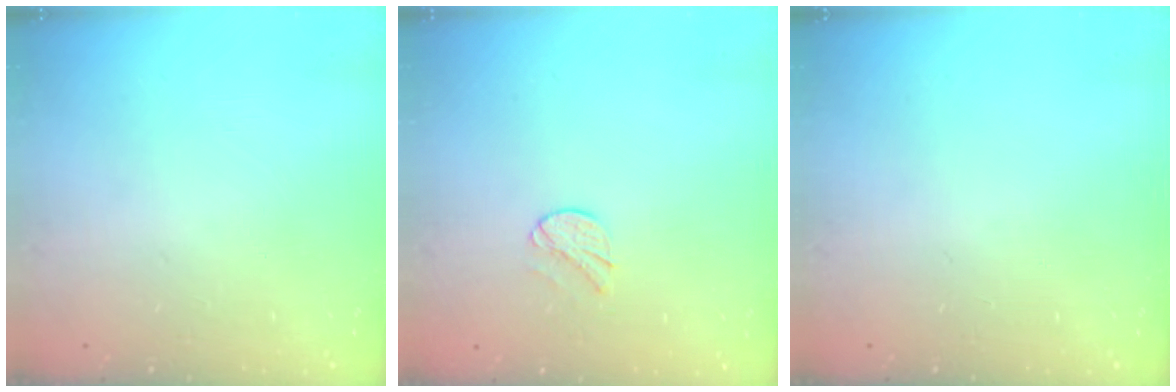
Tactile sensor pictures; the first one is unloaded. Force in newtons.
{"total": 5.3, "press": 5.3, "slide": 0.6}
{"total": 0.0}